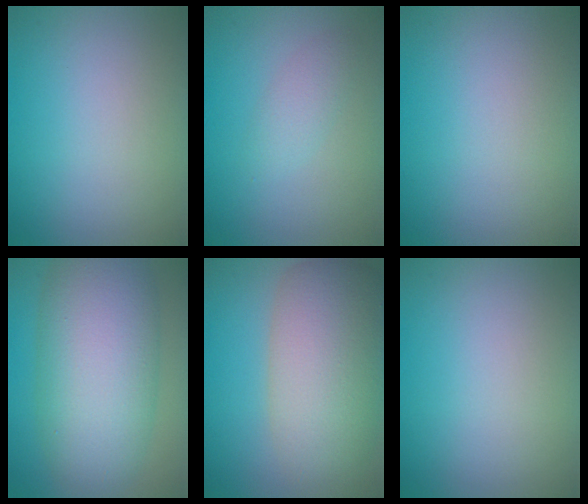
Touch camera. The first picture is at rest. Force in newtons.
{"total": 1.7, "press": 1.7, "slide": 0.0}
{"total": 0.0}
{"total": 11.4, "press": 11.4, "slide": 0.5}
{"total": 9.4, "press": 9.4, "slide": 0.5}
{"total": 0.0}